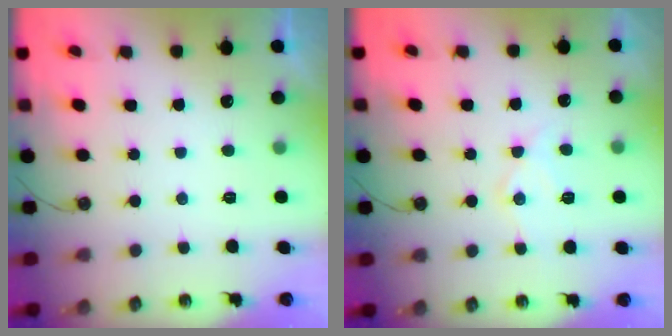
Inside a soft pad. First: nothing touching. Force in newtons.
{"total": 9.8, "press": 9.7, "slide": 0.8}